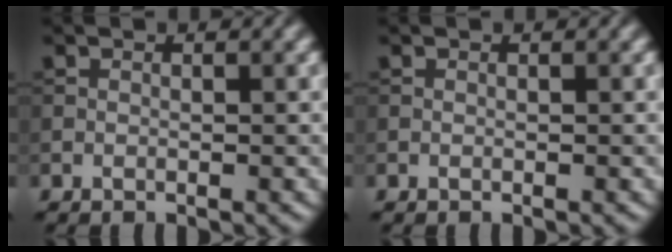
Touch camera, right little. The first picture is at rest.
{"total": 0.0}